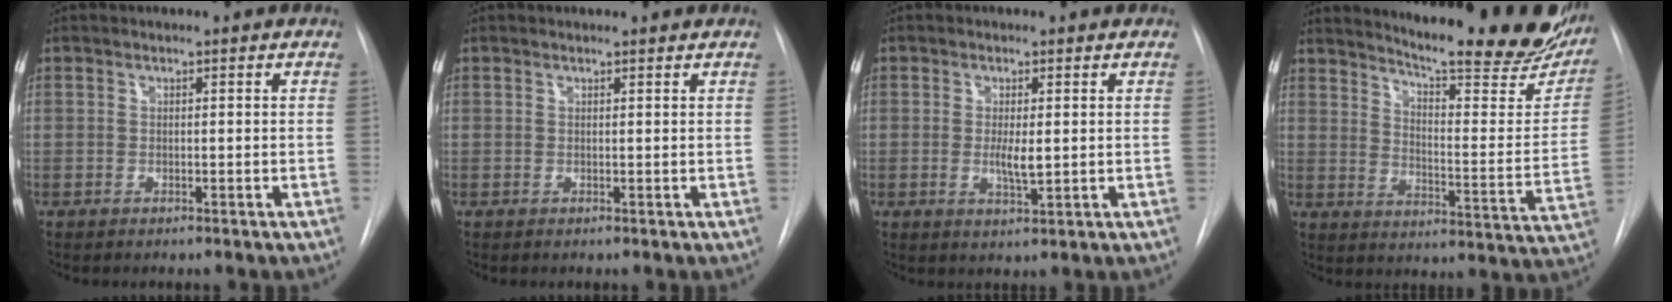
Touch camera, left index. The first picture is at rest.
{"total": 1.4, "force": [1.4, 0.2, 0.1], "torque": [-0.009, 0.003, 0.014]}
{"total": 3.0, "force": [-0.2, 0.6, 2.9], "torque": [-0.053, -0.010, -0.002]}
{"total": 25.9, "force": [21.8, 3.7, 13.5], "torque": [-0.192, -0.090, 0.270]}